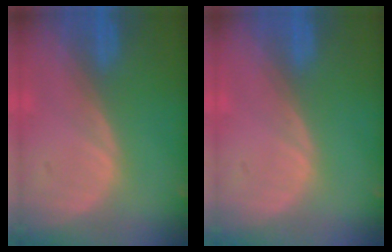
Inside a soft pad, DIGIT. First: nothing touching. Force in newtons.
{"total": 0.0}